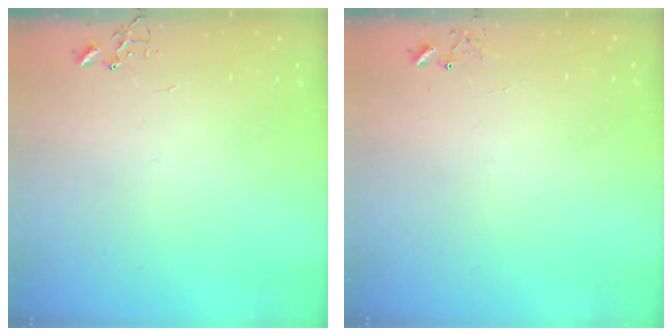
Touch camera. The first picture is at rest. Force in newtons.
{"total": 6.5, "press": 6.5, "slide": 0.5}